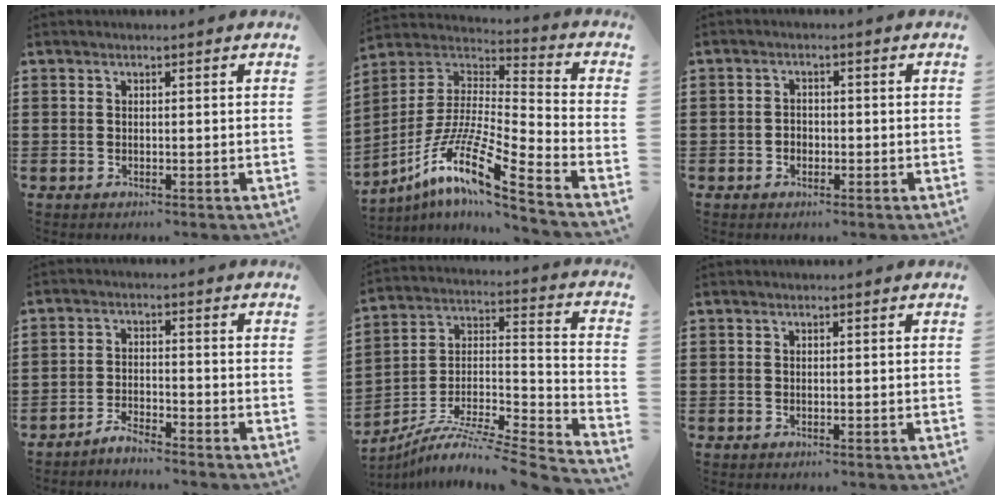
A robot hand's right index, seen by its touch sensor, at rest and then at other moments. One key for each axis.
{"total": 12.7, "fx": -9.1, "fy": 1.0, "fz": 8.8, "tx": -0.184, "ty": -0.005, "tz": -0.184}
{"total": 1.5, "fx": -0.8, "fy": 1.2, "fz": 0.4, "tx": -0.010, "ty": 0.000, "tz": -0.018}
{"total": 3.0, "fx": -3.0, "fy": -0.1, "fz": 0.2, "tx": -0.008, "ty": 0.004, "tz": -0.061}
{"total": 6.9, "fx": -5.6, "fy": 0.9, "fz": 4.0, "tx": -0.075, "ty": -0.013, "tz": -0.114}
{"total": 0.0}